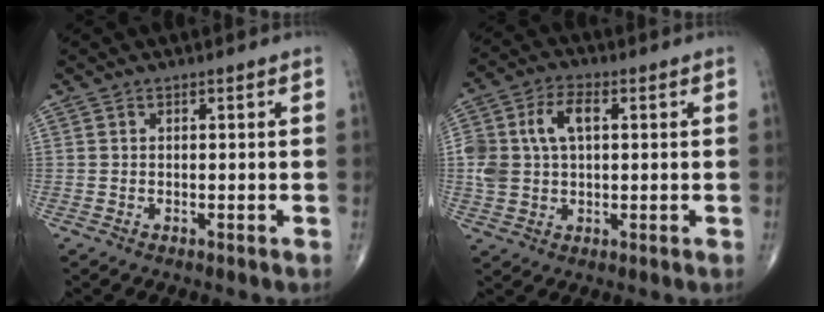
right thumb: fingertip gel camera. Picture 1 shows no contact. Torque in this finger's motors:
{"motor_torque": [1.10, 1.32, 0.74, -0.07, 0.09]}